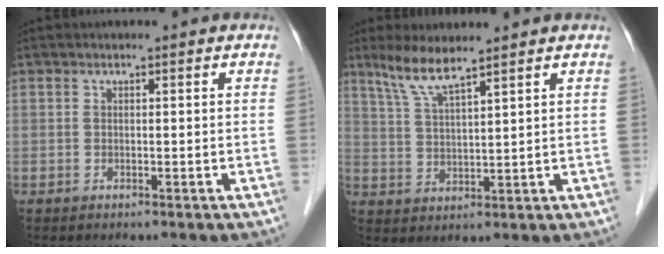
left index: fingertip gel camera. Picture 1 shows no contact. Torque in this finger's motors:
{"motor_torque": [0.24, -0.16, 0.25, 0.10]}